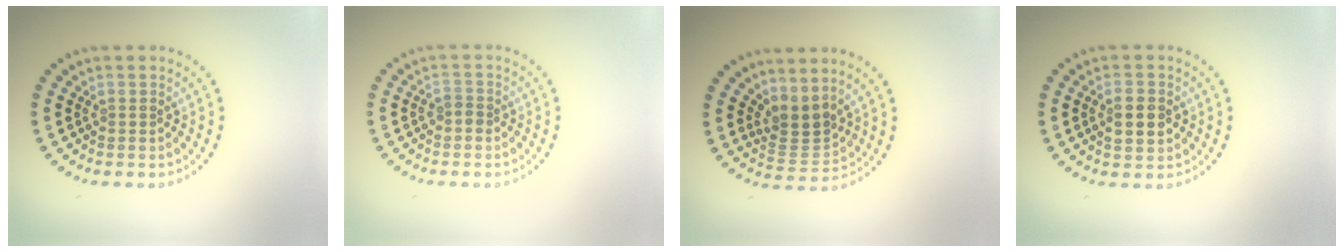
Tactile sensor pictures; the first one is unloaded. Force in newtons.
{"total": 1.1, "press": 0.9, "slide": 0.5}
{"total": 2.8, "press": 2.1, "slide": 2.0}
{"total": 2.9, "press": 2.9, "slide": 0.2}